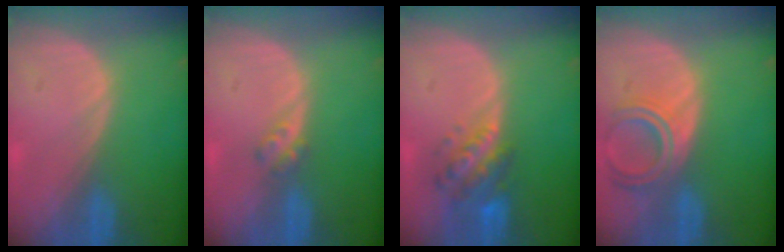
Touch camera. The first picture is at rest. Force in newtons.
{"total": 2.3, "press": 2.0, "slide": 1.2}
{"total": 6.1, "press": 5.9, "slide": 1.7}
{"total": 6.3, "press": 5.6, "slide": 2.8}